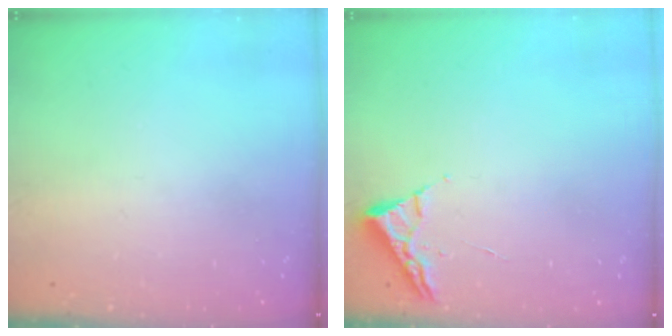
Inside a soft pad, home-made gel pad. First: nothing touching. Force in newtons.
{"total": 3.1, "press": 3.0, "slide": 0.4}